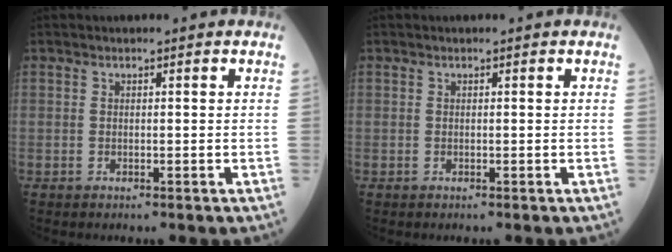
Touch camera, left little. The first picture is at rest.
{"total": 0.0}